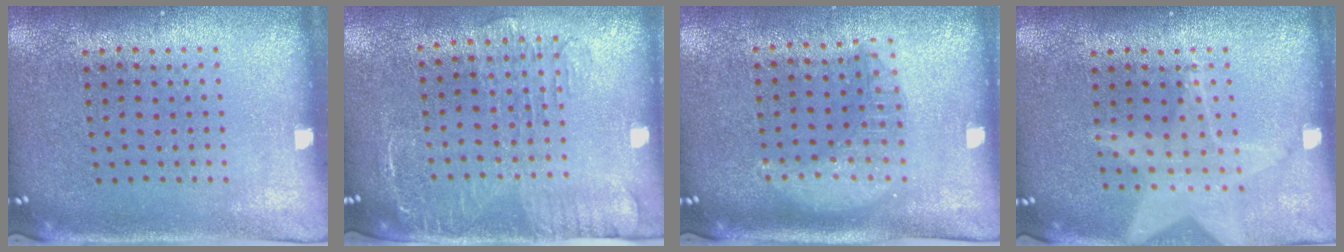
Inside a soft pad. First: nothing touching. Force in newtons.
{"total": 1.9, "press": 1.6, "slide": 1.0}
{"total": 1.6, "press": 1.4, "slide": 0.7}
{"total": 1.3, "press": 1.3, "slide": 0.1}